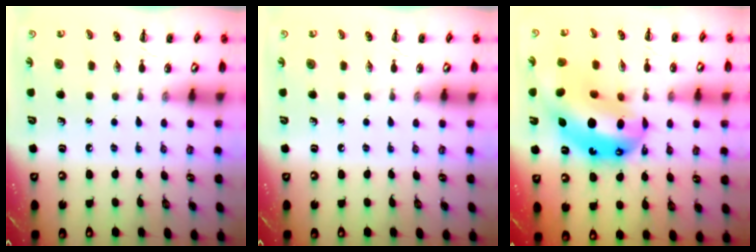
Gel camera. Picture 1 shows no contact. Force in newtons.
{"total": 0.0}
{"total": 20.5, "press": 19.6, "slide": 5.8}